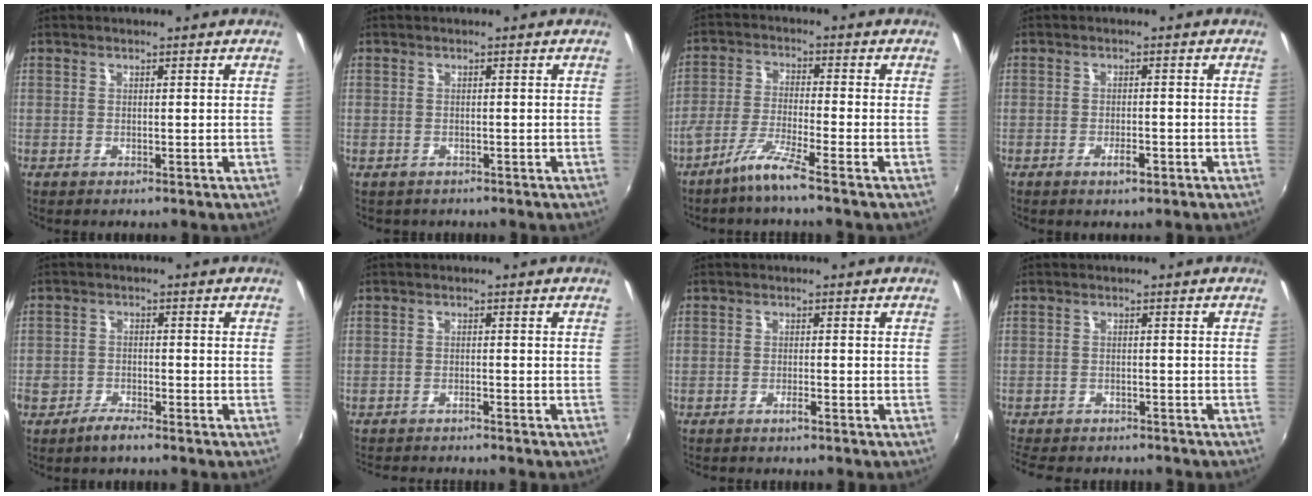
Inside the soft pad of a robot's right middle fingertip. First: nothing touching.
{"total": 1.3, "force": [-0.7, 1.0, 0.1], "torque": [-0.005, 0.001, -0.008]}
{"total": 5.9, "force": [-4.2, -0.6, 4.0], "torque": [-0.092, -0.002, -0.086]}
{"total": 2.4, "force": [-1.5, 0.8, 1.7], "torque": [-0.033, -0.001, -0.023]}
{"total": 3.9, "force": [-3.2, 1.2, 1.9], "torque": [-0.054, -0.006, -0.068]}
{"total": 5.0, "force": [-4.8, 0.5, 1.6], "torque": [-0.041, -0.011, -0.075]}
{"total": 1.3, "force": [-1.2, 0.0, 0.6], "torque": [-0.016, 0.002, -0.023]}
{"total": 9.8, "force": [-8.6, 3.1, 3.6], "torque": [-0.093, -0.020, -0.131]}